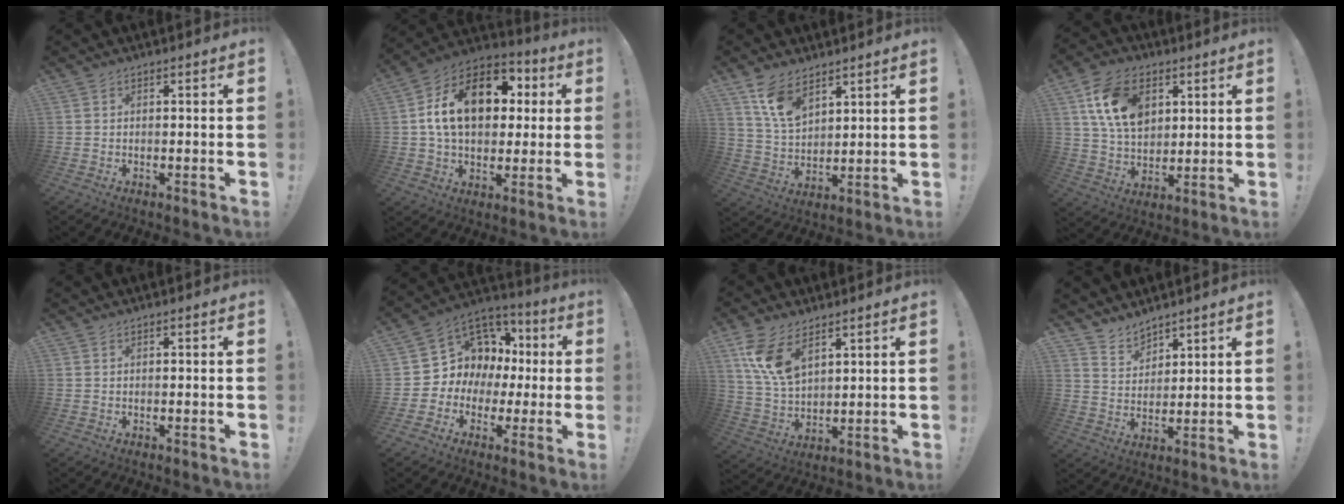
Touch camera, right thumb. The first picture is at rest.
{"total": 19.5, "force": [4.4, 13.1, 13.8], "torque": [-0.214, 0.003, 0.080]}
{"total": 10.5, "force": [7.1, 5.6, 5.2], "torque": [-0.104, -0.033, 0.141]}
{"total": 15.9, "force": [6.2, 10.9, 9.7], "torque": [-0.169, -0.009, 0.125]}
{"total": 0.0}
{"total": 9.6, "force": [0.9, 9.1, 2.7], "torque": [-0.034, -0.014, 0.038]}
{"total": 11.8, "force": [6.8, 6.4, 7.2], "torque": [-0.148, -0.028, 0.131]}
{"total": 6.6, "force": [5.9, 3.0, 0.5], "torque": [-0.016, -0.049, 0.114]}